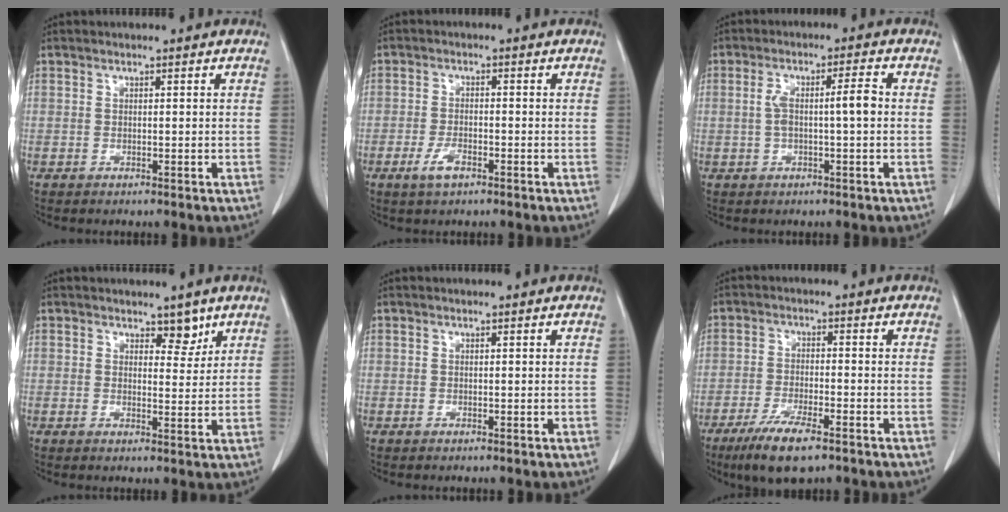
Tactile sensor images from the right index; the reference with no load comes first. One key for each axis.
{"total": 3.3, "fx": -1.9, "fy": 1.2, "fz": 2.5, "tx": -0.053, "ty": 0.000, "tz": -0.034}
{"total": 5.2, "fx": 0.0, "fy": 0.7, "fz": 5.2, "tx": -0.101, "ty": 0.018, "tz": 0.001}
{"total": 3.0, "fx": 2.2, "fy": 1.5, "fz": 1.4, "tx": -0.012, "ty": -0.005, "tz": 0.034}
{"total": 0.0}
{"total": 8.1, "fx": -5.4, "fy": 1.4, "fz": 5.9, "tx": -0.109, "ty": -0.016, "tz": -0.091}